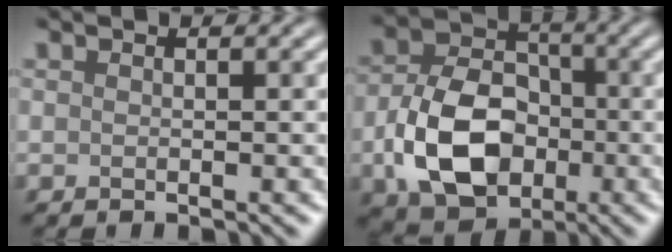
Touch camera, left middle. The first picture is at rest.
{"total": 9.1, "force": [-2.4, 6.5, 5.8], "torque": [-0.119, 0.000, -0.047]}